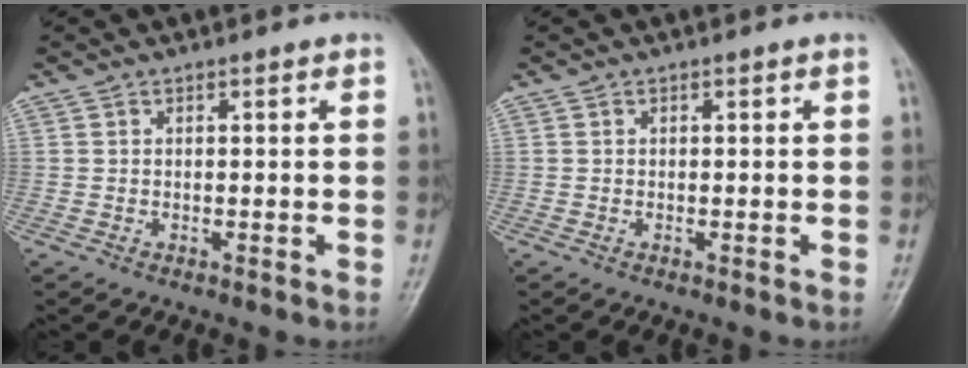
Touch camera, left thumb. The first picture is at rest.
{"total": 0.0}